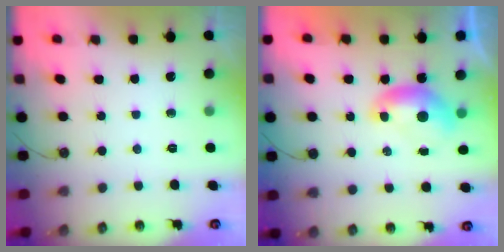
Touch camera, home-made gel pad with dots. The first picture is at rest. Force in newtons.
{"total": 0.0}